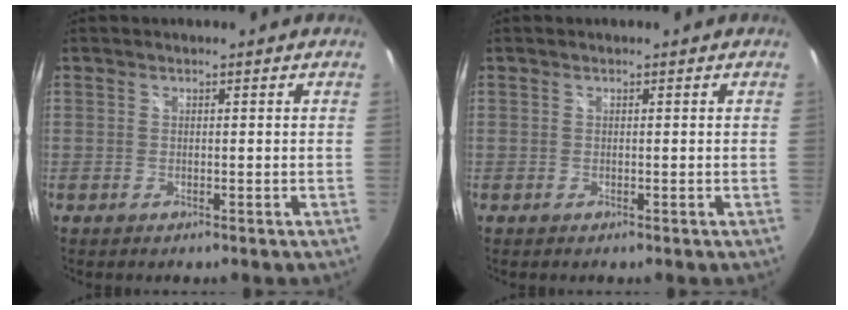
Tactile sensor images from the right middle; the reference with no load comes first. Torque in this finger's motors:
{"motor_torque": [0.00, 0.00, 0.00, 0.00]}